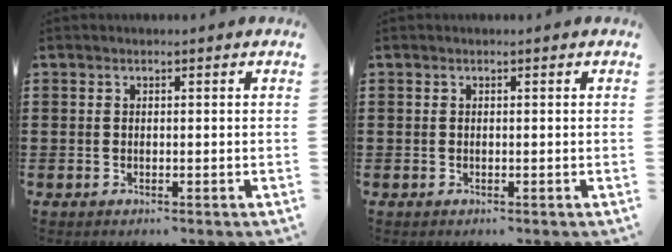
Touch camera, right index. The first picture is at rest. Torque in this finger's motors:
{"motor_torque": [0.26, 0.59, 0.00, 0.00]}